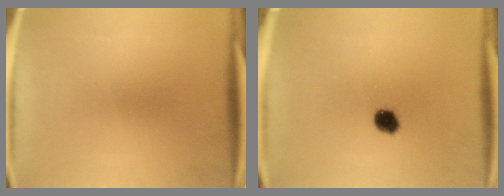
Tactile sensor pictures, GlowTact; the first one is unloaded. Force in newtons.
{"total": 4.0}